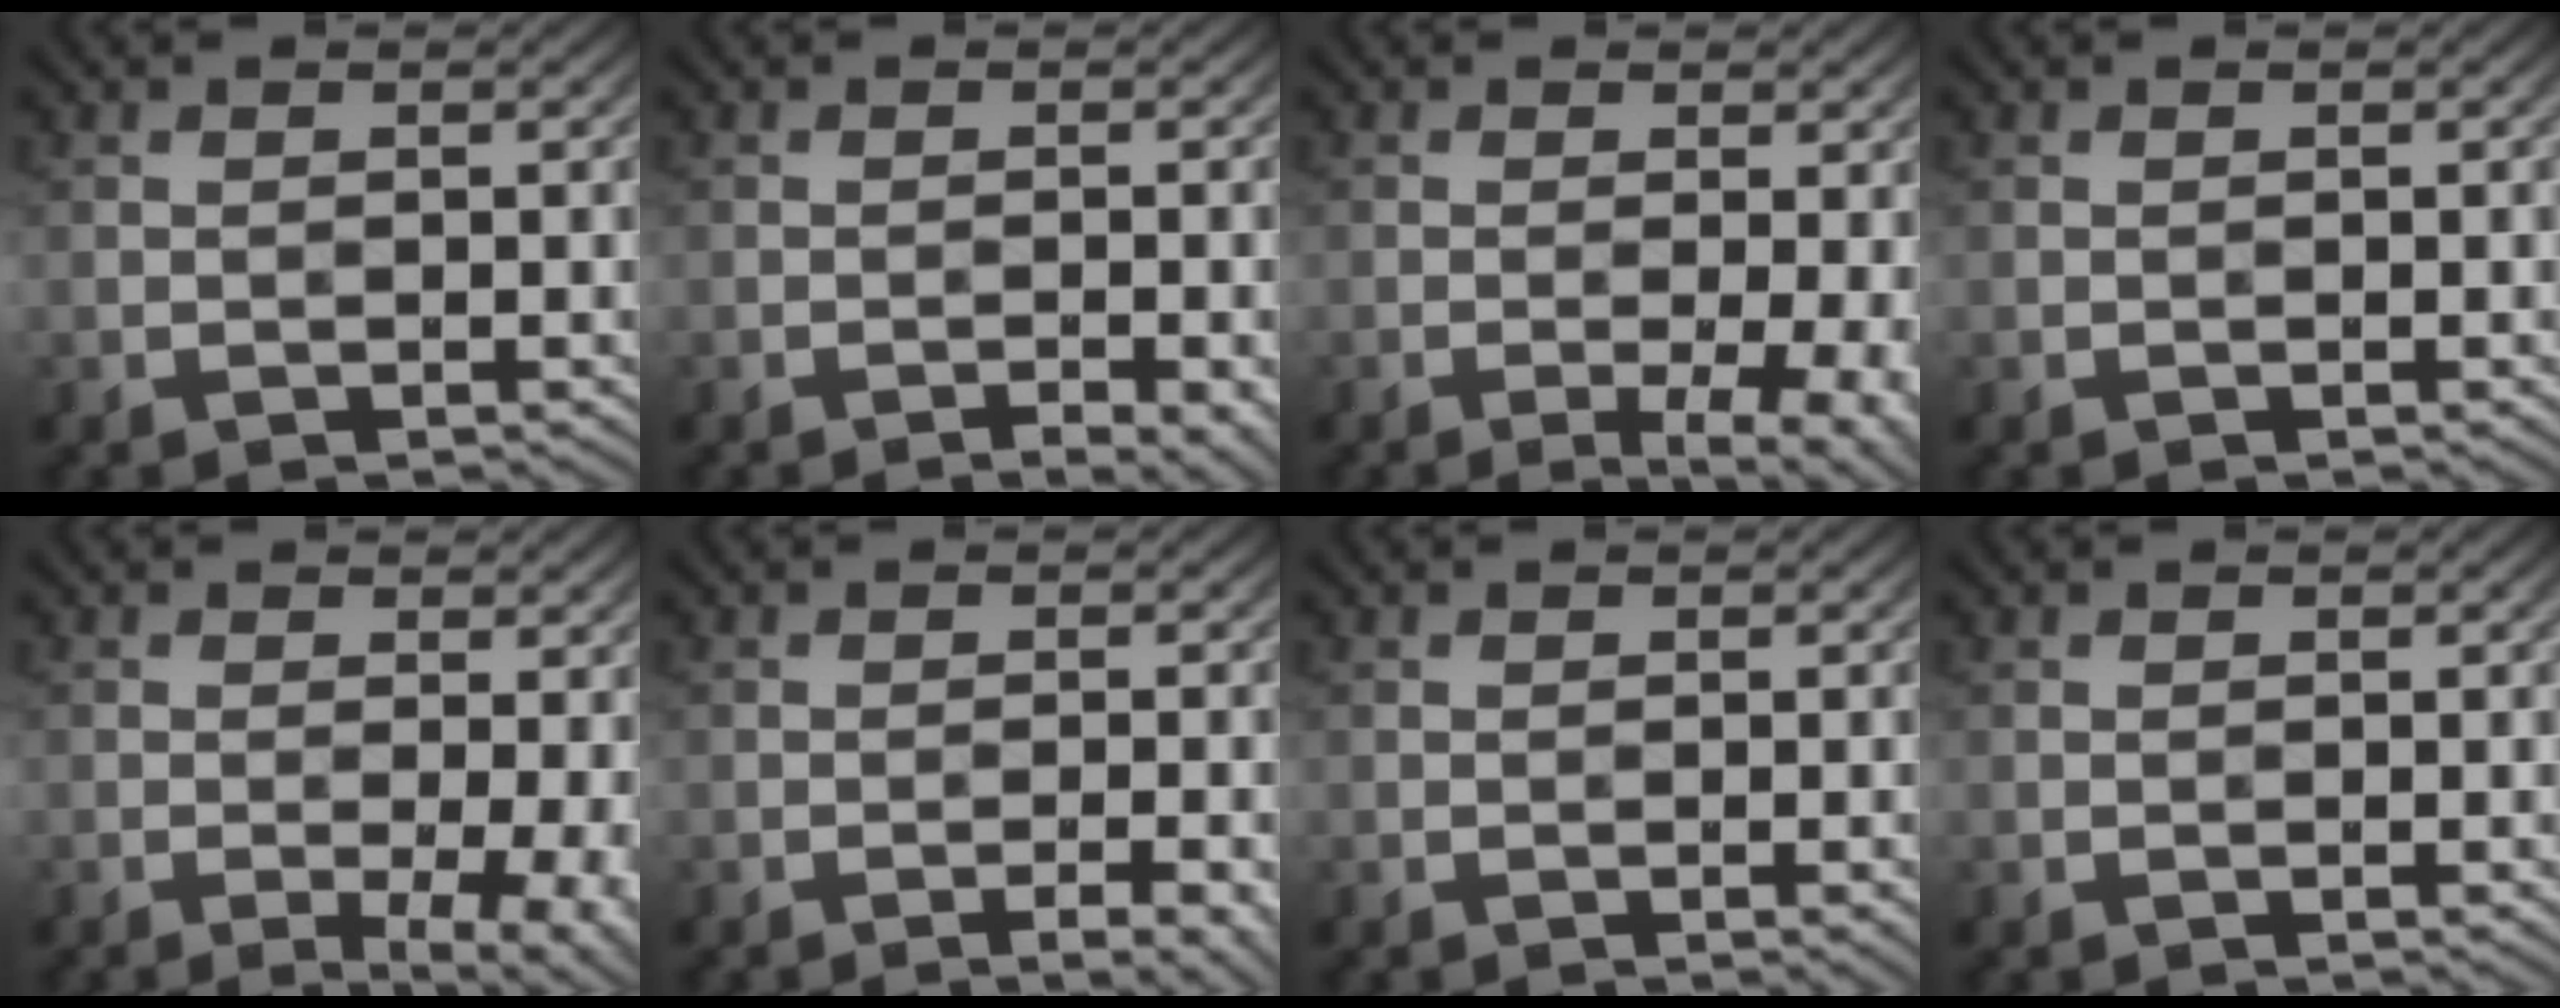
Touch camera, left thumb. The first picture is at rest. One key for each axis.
{"total": 3.3, "fx": -1.9, "fy": 0.5, "fz": 2.6, "tx": -0.036, "ty": 0.007, "tz": -0.027}
{"total": 6.2, "fx": -1.8, "fy": 1.8, "fz": 5.6, "tx": -0.078, "ty": -0.006, "tz": -0.018}
{"total": 0.0}
{"total": 6.9, "fx": -1.9, "fy": 2.2, "fz": 6.3, "tx": -0.079, "ty": -0.006, "tz": -0.018}
{"total": 4.4, "fx": -2.3, "fy": 0.9, "fz": 3.7, "tx": -0.049, "ty": 0.009, "tz": -0.031}
{"total": 0.8, "fx": -0.3, "fy": 0.1, "fz": 0.7, "tx": -0.011, "ty": -0.001, "tz": -0.005}
{"total": 0.0}